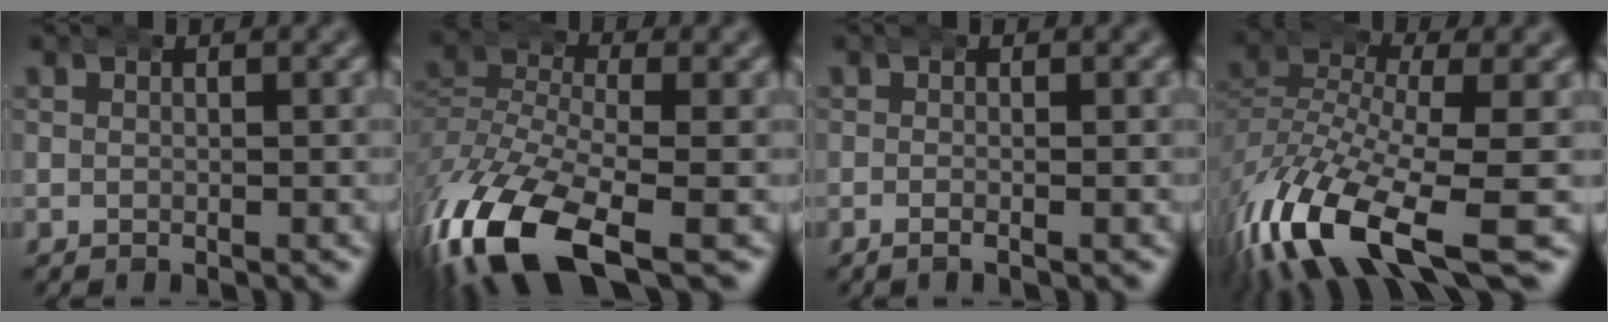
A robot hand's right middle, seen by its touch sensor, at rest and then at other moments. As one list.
[{"total": 10.5, "force": [-5.0, 5.5, 7.4], "torque": [-0.182, -0.050, -0.058]}, {"total": 0.8, "force": [-0.5, -0.2, 0.6], "torque": [-0.014, 0.000, -0.011]}, {"total": 10.3, "force": [-5.2, 4.5, 7.6], "torque": [-0.169, -0.042, -0.066]}]